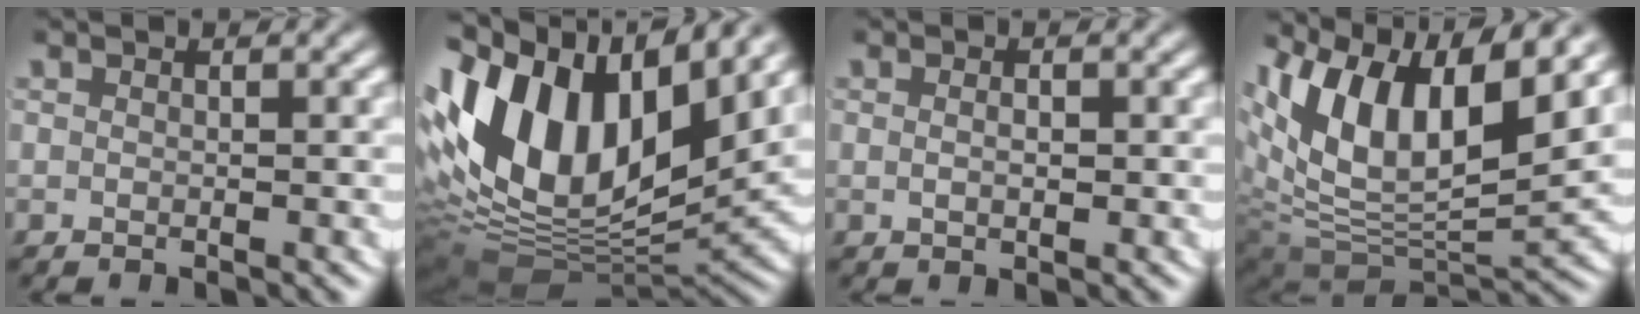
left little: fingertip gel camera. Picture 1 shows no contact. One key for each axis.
{"total": 18.3, "fx": 2.5, "fy": 11.6, "fz": 14.0, "tx": -0.273, "ty": -0.016, "tz": 0.050}
{"total": 1.1, "fx": -0.1, "fy": 0.4, "fz": 1.0, "tx": -0.014, "ty": -0.005, "tz": 0.003}
{"total": 15.5, "fx": 1.3, "fy": 10.8, "fz": 11.1, "tx": -0.218, "ty": -0.035, "tz": 0.036}